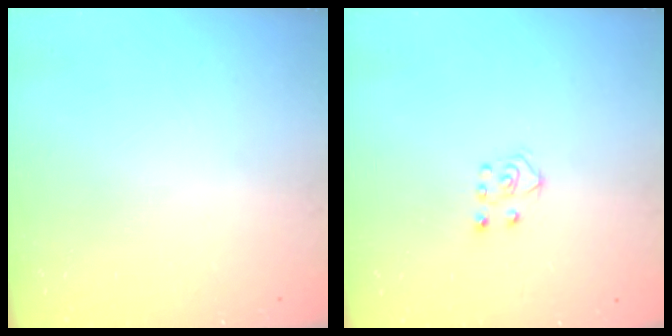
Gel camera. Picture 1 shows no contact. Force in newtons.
{"total": 5.2, "press": 5.2, "slide": 0.4}